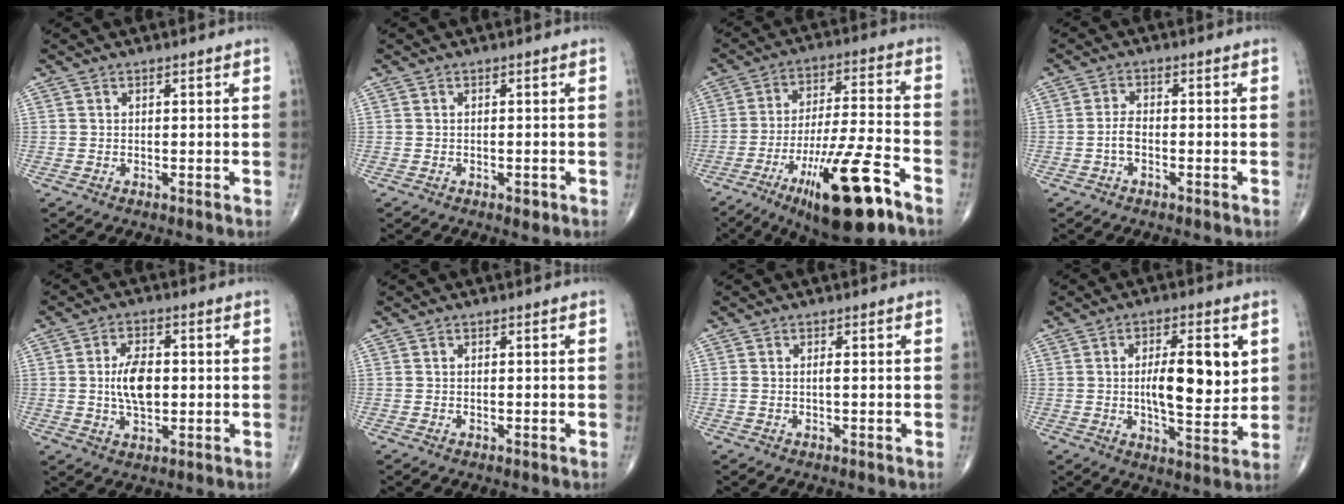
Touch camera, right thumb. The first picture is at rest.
{"total": 1.3, "force": [-0.7, 0.7, 1.0], "torque": [-0.012, 0.002, -0.008]}
{"total": 19.3, "force": [-10.5, 4.1, 15.6], "torque": [-0.281, 0.042, -0.170]}
{"total": 2.6, "force": [-1.0, 1.2, 2.1], "torque": [-0.044, 0.012, -0.023]}
{"total": 8.0, "force": [0.1, 4.4, 6.7], "torque": [-0.113, 0.001, 0.000]}
{"total": 0.0}
{"total": 1.0, "force": [0.0, 0.2, 1.0], "torque": [-0.022, 0.000, 0.001]}
{"total": 12.8, "force": [2.1, 4.6, 11.7], "torque": [-0.167, -0.018, 0.035]}